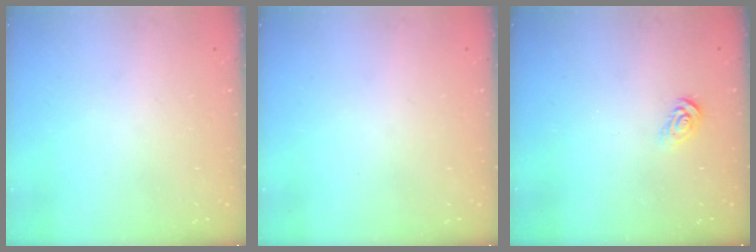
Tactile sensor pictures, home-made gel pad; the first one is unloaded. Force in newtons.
{"total": 0.0}
{"total": 3.1, "press": 3.1, "slide": 0.3}